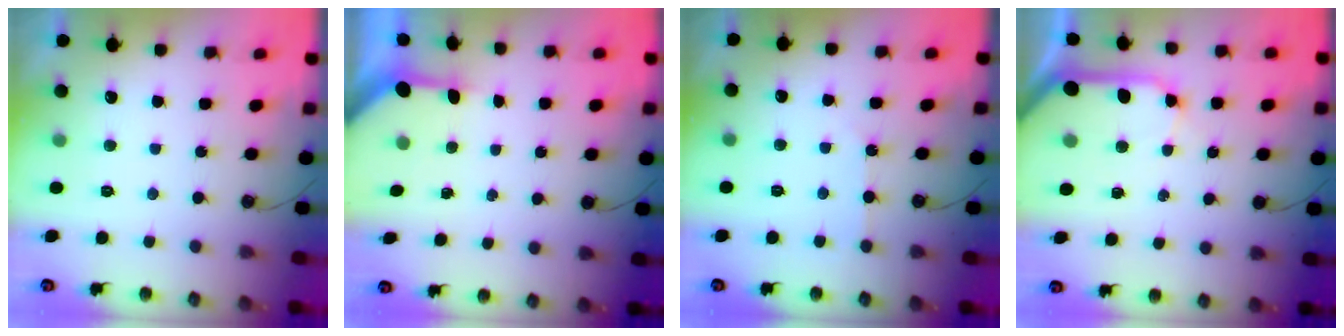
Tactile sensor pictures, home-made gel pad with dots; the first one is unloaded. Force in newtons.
{"total": 3.5, "press": 3.4, "slide": 0.4}
{"total": 4.2, "press": 4.2, "slide": 0.6}
{"total": 11.7, "press": 11.6, "slide": 1.6}